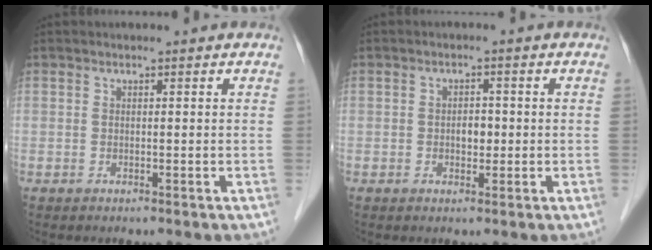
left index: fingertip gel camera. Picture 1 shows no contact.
{"total": 2.2, "force": [-0.2, 1.4, 1.7], "torque": [-0.025, 0.003, -0.002]}